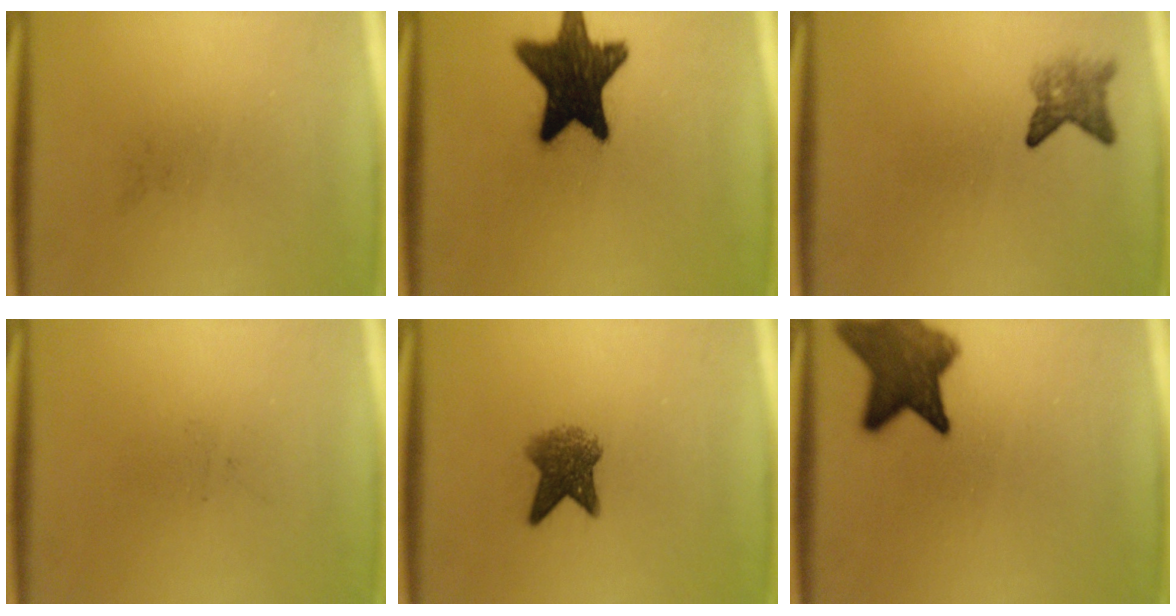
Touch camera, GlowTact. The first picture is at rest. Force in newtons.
{"total": 16.4}
{"total": 2.8}
{"total": 0.0}
{"total": 5.2}
{"total": 9.7}